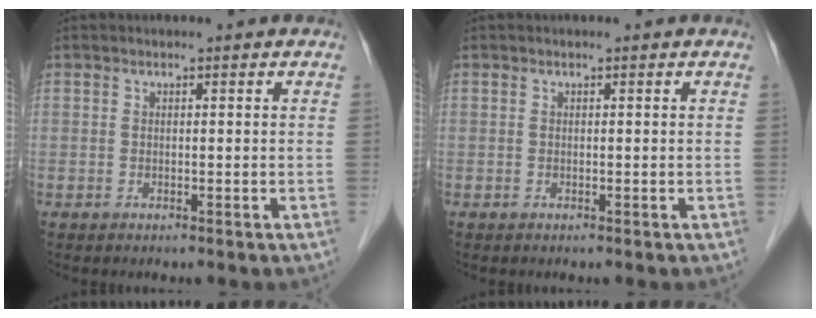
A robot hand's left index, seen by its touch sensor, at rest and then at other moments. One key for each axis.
{"total": 0.0}